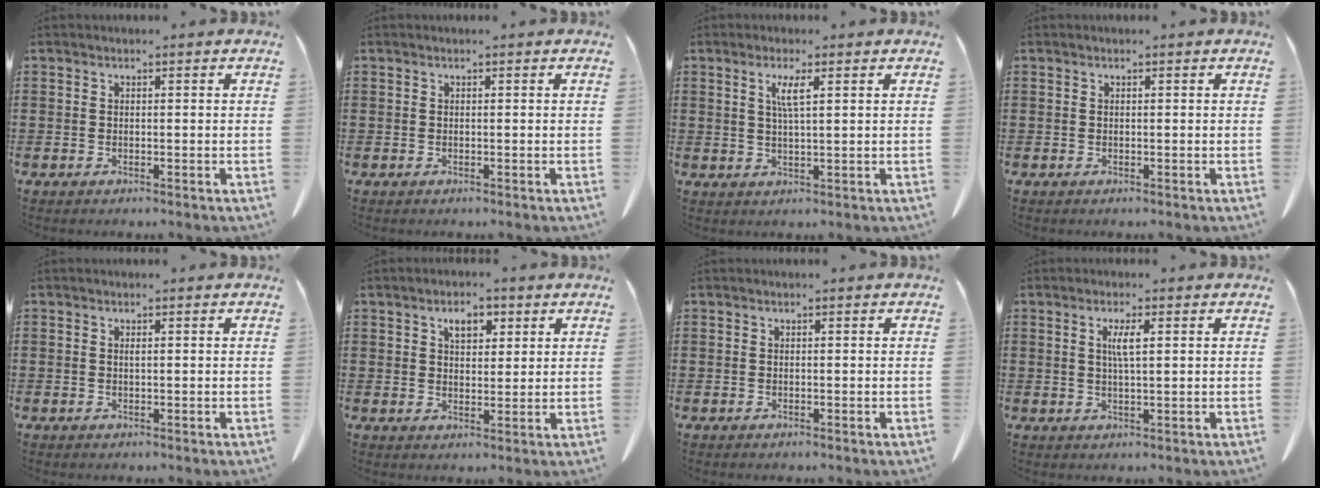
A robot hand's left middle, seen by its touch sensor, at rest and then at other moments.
{"total": 0.0}
{"total": 3.2, "force": [1.2, 0.3, 2.9], "torque": [-0.060, 0.001, 0.019]}
{"total": 0.0}
{"total": 0.0}
{"total": 3.7, "force": [2.1, 2.0, 2.4], "torque": [-0.039, 0.005, 0.031]}
{"total": 0.0}
{"total": 2.9, "force": [0.8, 0.4, 2.7], "torque": [-0.056, 0.003, 0.012]}